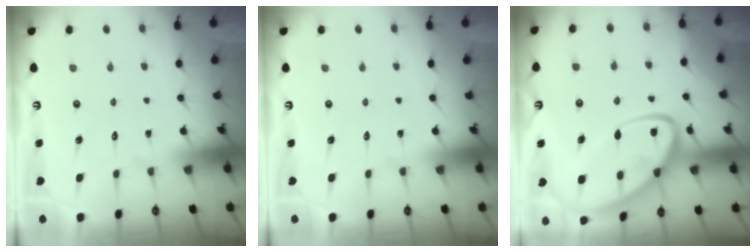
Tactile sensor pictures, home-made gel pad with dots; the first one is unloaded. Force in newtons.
{"total": 0.0}
{"total": 16.2, "press": 16.1, "slide": 1.7}